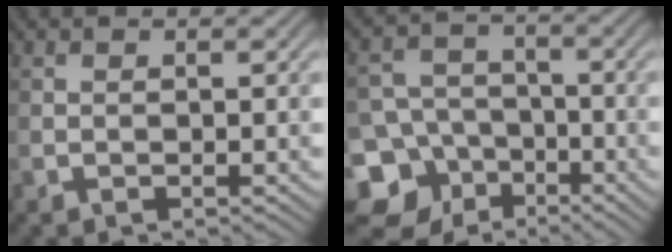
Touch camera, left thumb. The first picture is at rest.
{"total": 12.1, "force": [-6.0, 9.9, 3.6], "torque": [-0.097, -0.032, -0.120]}